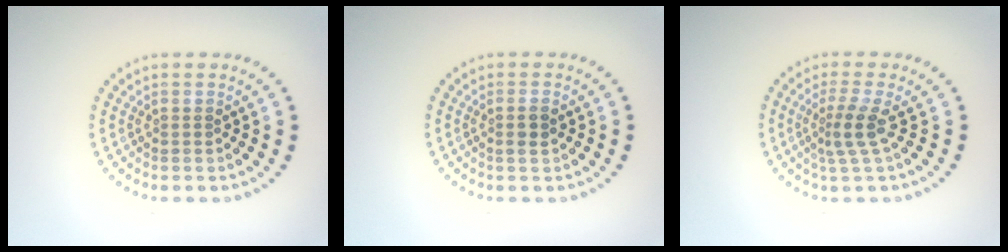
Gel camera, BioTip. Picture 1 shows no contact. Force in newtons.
{"total": 1.3, "press": 1.2, "slide": 0.4}
{"total": 2.5, "press": 1.7, "slide": 1.8}